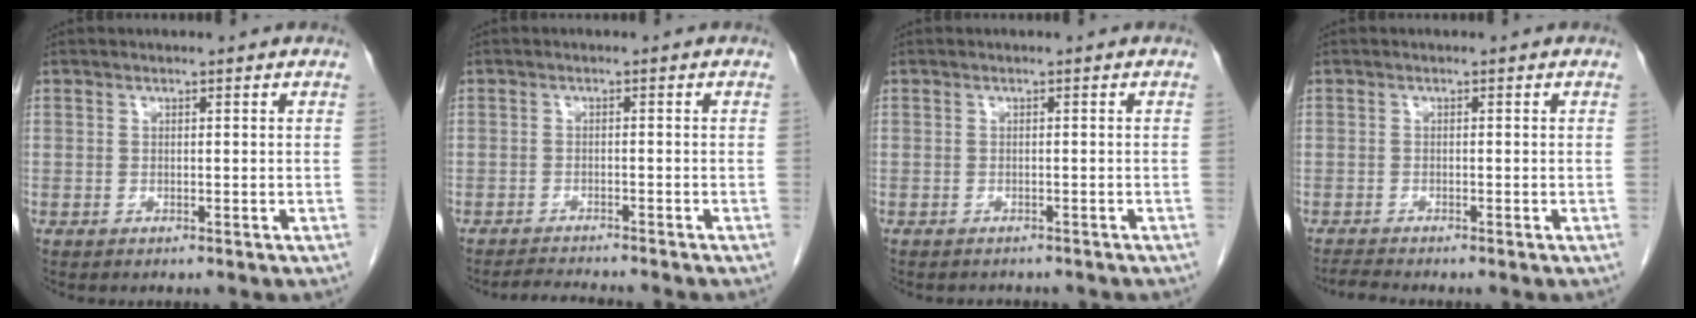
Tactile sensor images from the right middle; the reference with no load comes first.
{"total": 4.3, "force": [-4.2, -0.3, 1.2], "torque": [-0.019, -0.015, -0.064]}
{"total": 3.9, "force": [-3.5, 1.4, 1.1], "torque": [-0.018, -0.001, -0.038]}
{"total": 1.5, "force": [-1.4, -0.4, 0.2], "torque": [-0.013, -0.009, -0.028]}